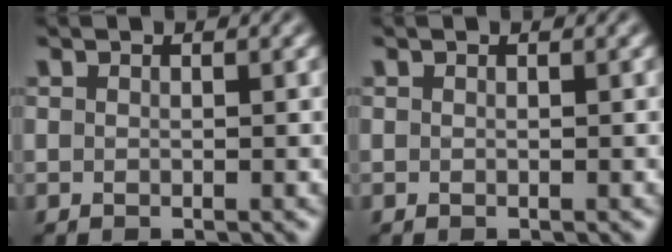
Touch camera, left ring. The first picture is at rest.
{"total": 0.0}